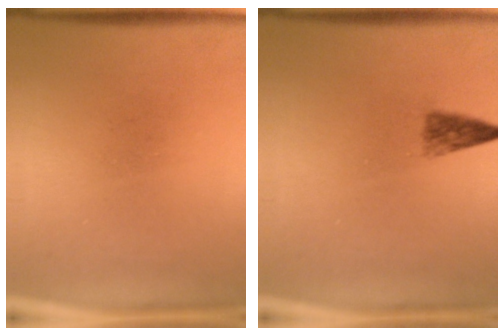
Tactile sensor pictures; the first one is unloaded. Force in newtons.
{"total": 2.4}